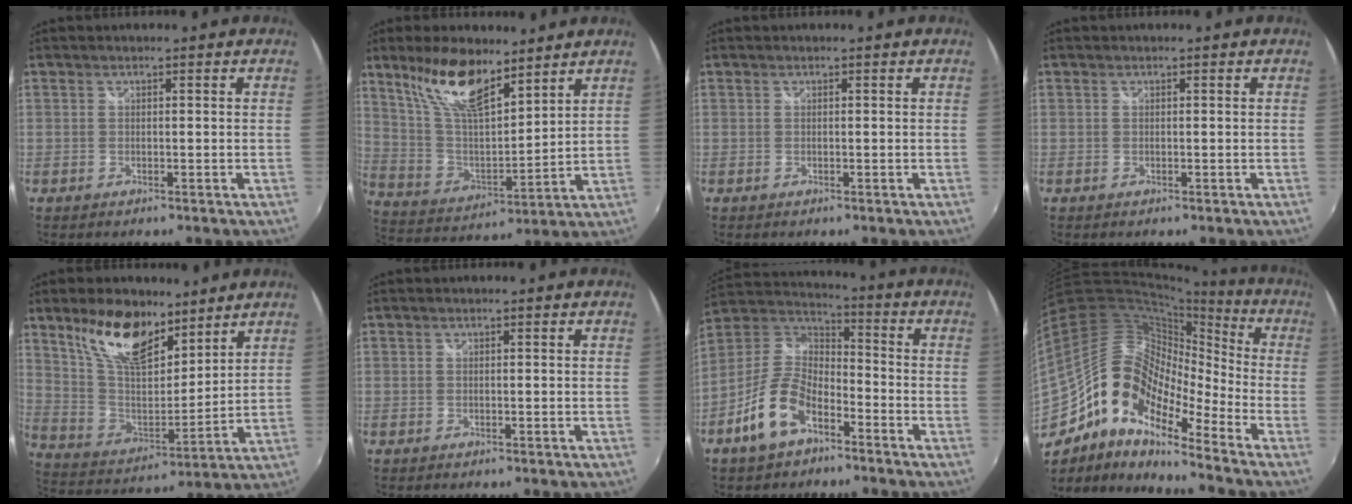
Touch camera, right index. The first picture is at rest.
{"total": 15.4, "force": [10.6, 5.2, 9.9], "torque": [-0.192, 0.008, 0.212]}
{"total": 0.0}
{"total": 0.0}
{"total": 16.6, "force": [11.1, 7.5, 9.8], "torque": [-0.188, 0.001, 0.212]}
{"total": 0.0}
{"total": 12.7, "force": [-6.7, 6.8, 8.5], "torque": [-0.184, 0.004, -0.126]}
{"total": 18.7, "force": [-10.9, 8.8, 12.4], "torque": [-0.218, -0.008, -0.223]}